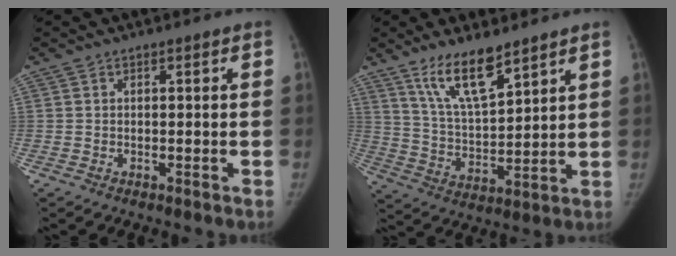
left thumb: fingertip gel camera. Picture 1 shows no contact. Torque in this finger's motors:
{"motor_torque": [0.07, 0.05, 0.17, 0.10, 0.15]}